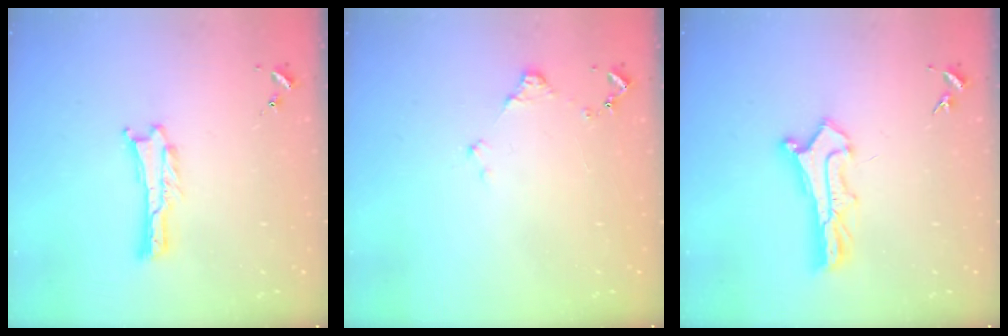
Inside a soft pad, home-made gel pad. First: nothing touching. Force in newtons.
{"total": 1.2, "press": 1.2, "slide": 0.2}
{"total": 2.6, "press": 2.6, "slide": 0.2}